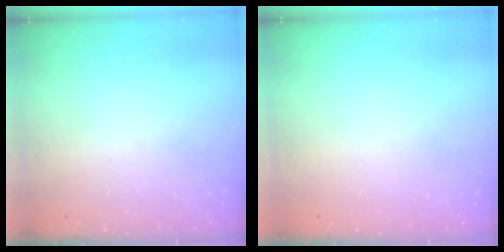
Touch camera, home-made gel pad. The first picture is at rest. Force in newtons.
{"total": 0.0}